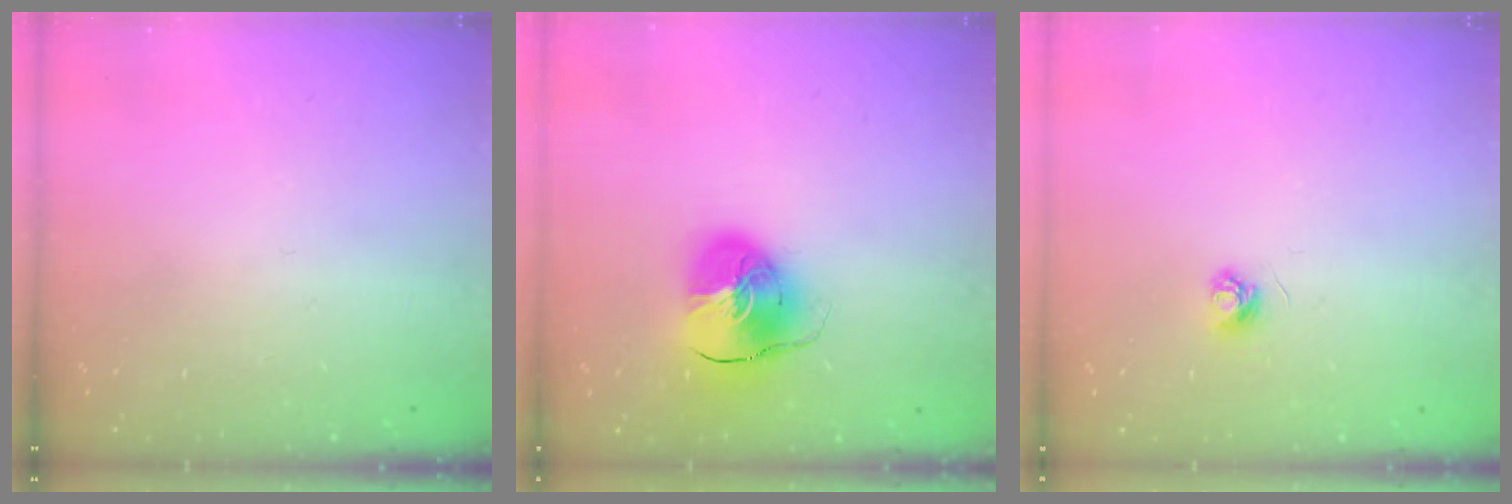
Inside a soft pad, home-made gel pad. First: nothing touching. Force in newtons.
{"total": 11.9, "press": 11.7, "slide": 1.8}
{"total": 3.4, "press": 3.4, "slide": 0.4}